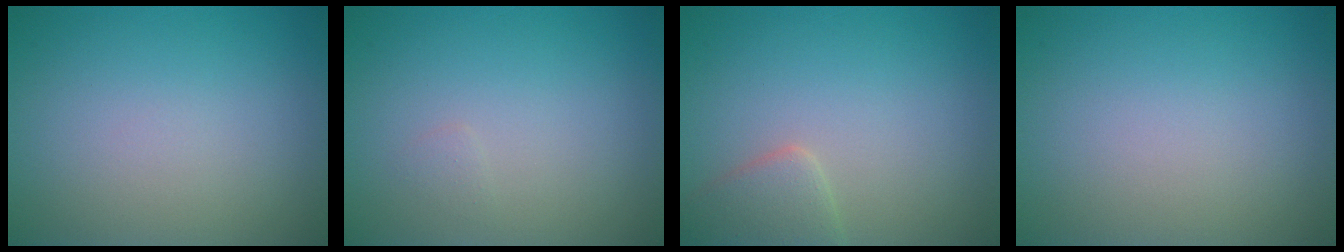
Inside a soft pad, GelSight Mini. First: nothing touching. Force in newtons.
{"total": 0.5, "press": 0.5, "slide": 0.0}
{"total": 2.4, "press": 2.4, "slide": 0.1}
{"total": 0.0}